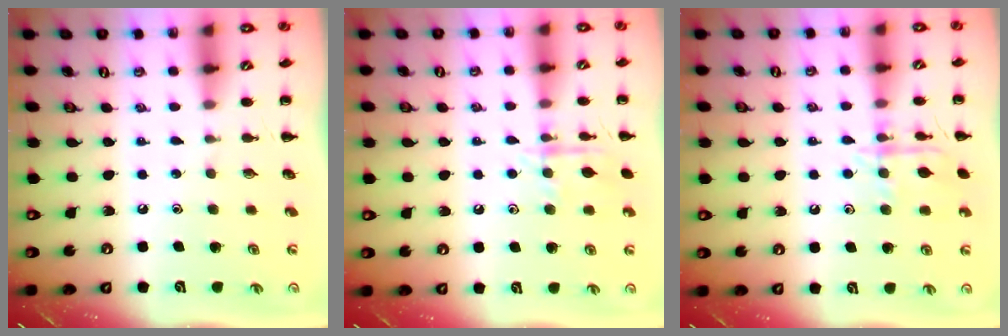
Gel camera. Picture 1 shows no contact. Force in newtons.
{"total": 10.4, "press": 10.4, "slide": 0.6}
{"total": 12.1, "press": 12.0, "slide": 0.6}